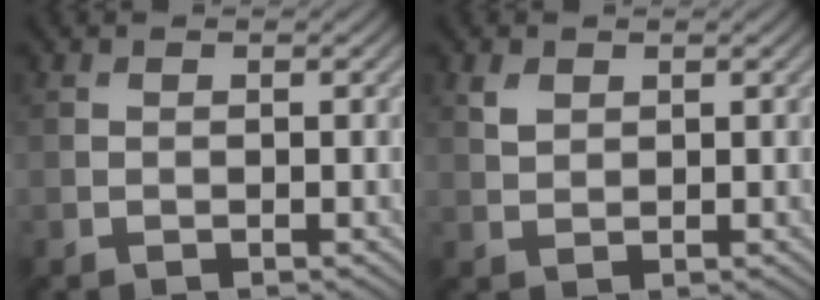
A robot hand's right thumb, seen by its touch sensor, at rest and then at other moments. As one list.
[{"total": 1.7, "force": [1.0, 1.1, 0.9], "torque": [-0.024, -0.001, 0.023]}]